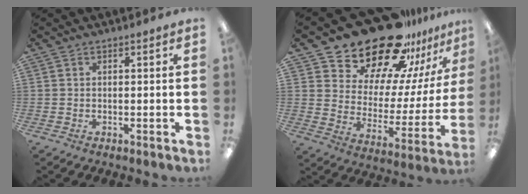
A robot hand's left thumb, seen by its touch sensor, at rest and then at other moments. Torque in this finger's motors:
{"motor_torque": [0.38, 0.40, 1.46, -1.31, 0.18]}